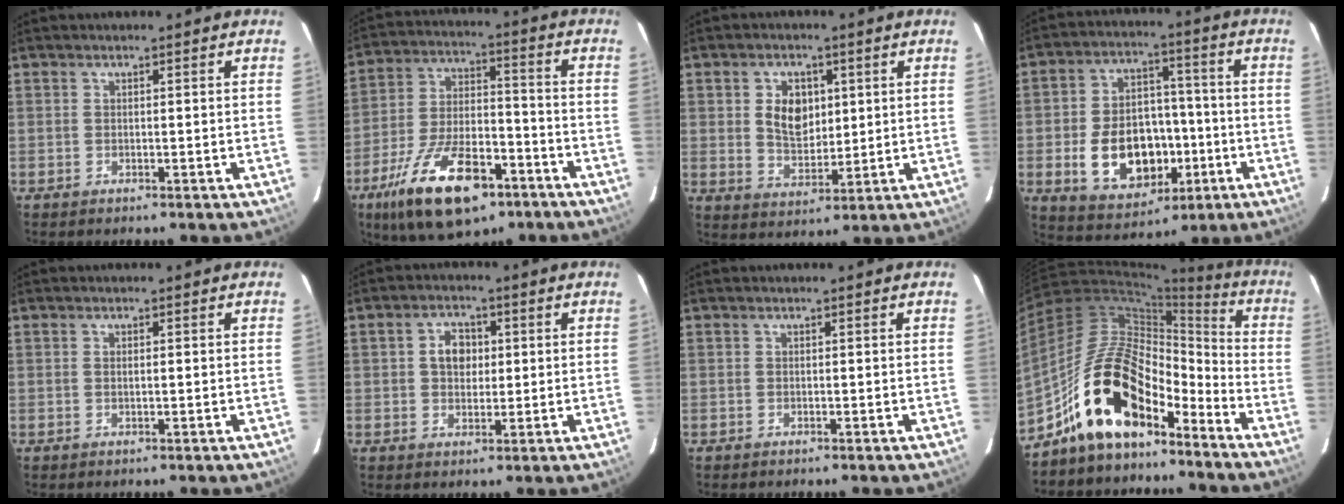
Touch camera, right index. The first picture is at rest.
{"total": 20.0, "force": [-11.7, 8.4, 13.9], "torque": [-0.264, -0.019, -0.190]}
{"total": 7.4, "force": [1.7, 5.2, 5.1], "torque": [-0.088, 0.006, 0.039]}
{"total": 15.6, "force": [-4.2, 10.7, 10.6], "torque": [-0.217, 0.016, -0.043]}
{"total": 0.7, "force": [0.1, 0.2, 0.7], "torque": [-0.014, 0.002, 0.002]}
{"total": 4.8, "force": [0.8, 3.7, 2.9], "torque": [-0.048, 0.015, 0.015]}
{"total": 0.0}
{"total": 18.1, "force": [-11.4, 8.5, 11.1], "torque": [-0.201, 0.029, -0.185]}